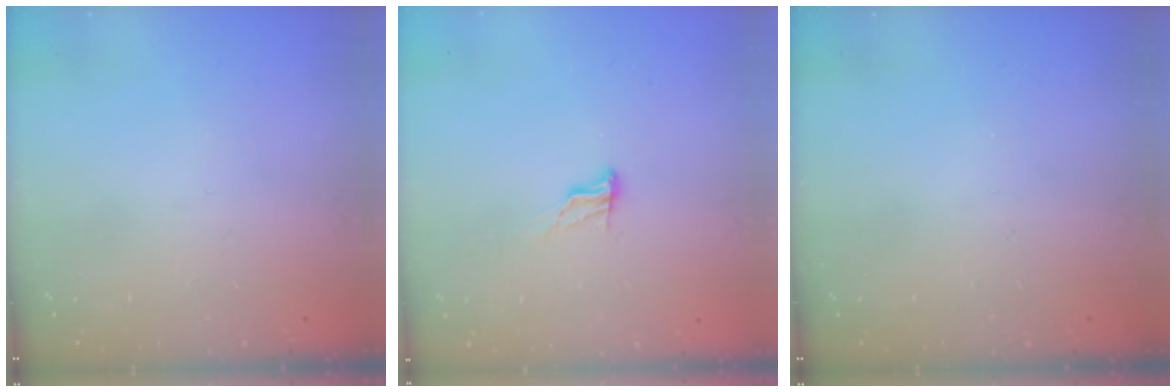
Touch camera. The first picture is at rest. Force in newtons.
{"total": 5.8, "press": 5.8, "slide": 0.5}
{"total": 0.0}